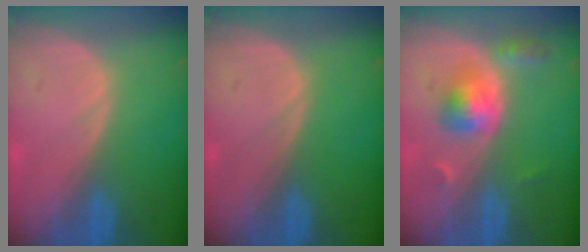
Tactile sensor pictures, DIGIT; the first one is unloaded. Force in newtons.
{"total": 0.0}
{"total": 5.2, "press": 4.9, "slide": 1.8}